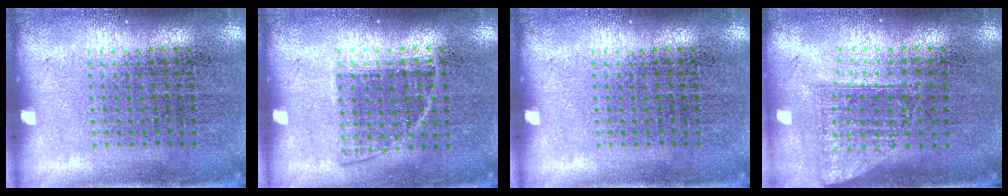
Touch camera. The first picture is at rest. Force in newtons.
{"total": 0.8, "press": 0.7, "slide": 0.4}
{"total": 0.0}
{"total": 1.6, "press": 1.3, "slide": 1.0}